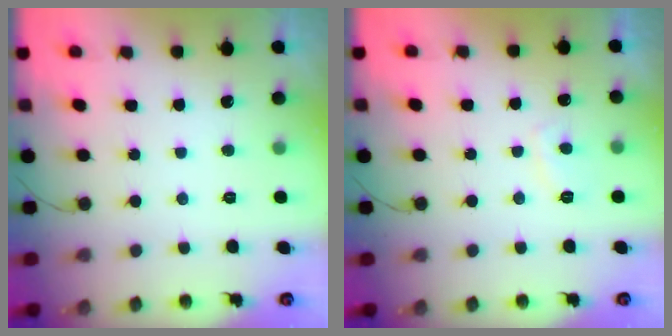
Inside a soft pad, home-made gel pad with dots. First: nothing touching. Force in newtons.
{"total": 3.2, "press": 3.1, "slide": 0.5}